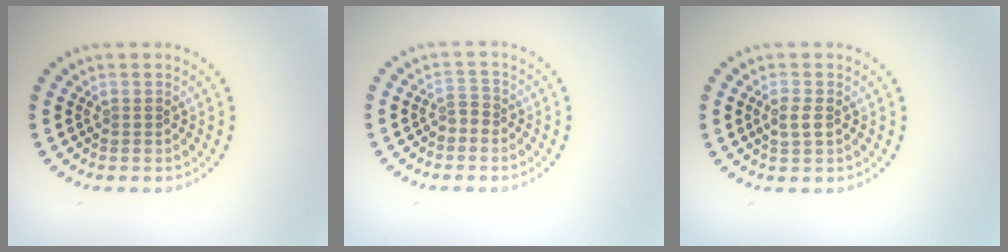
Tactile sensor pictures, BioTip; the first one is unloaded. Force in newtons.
{"total": 1.3, "press": 1.0, "slide": 0.8}
{"total": 1.6, "press": 1.5, "slide": 0.4}